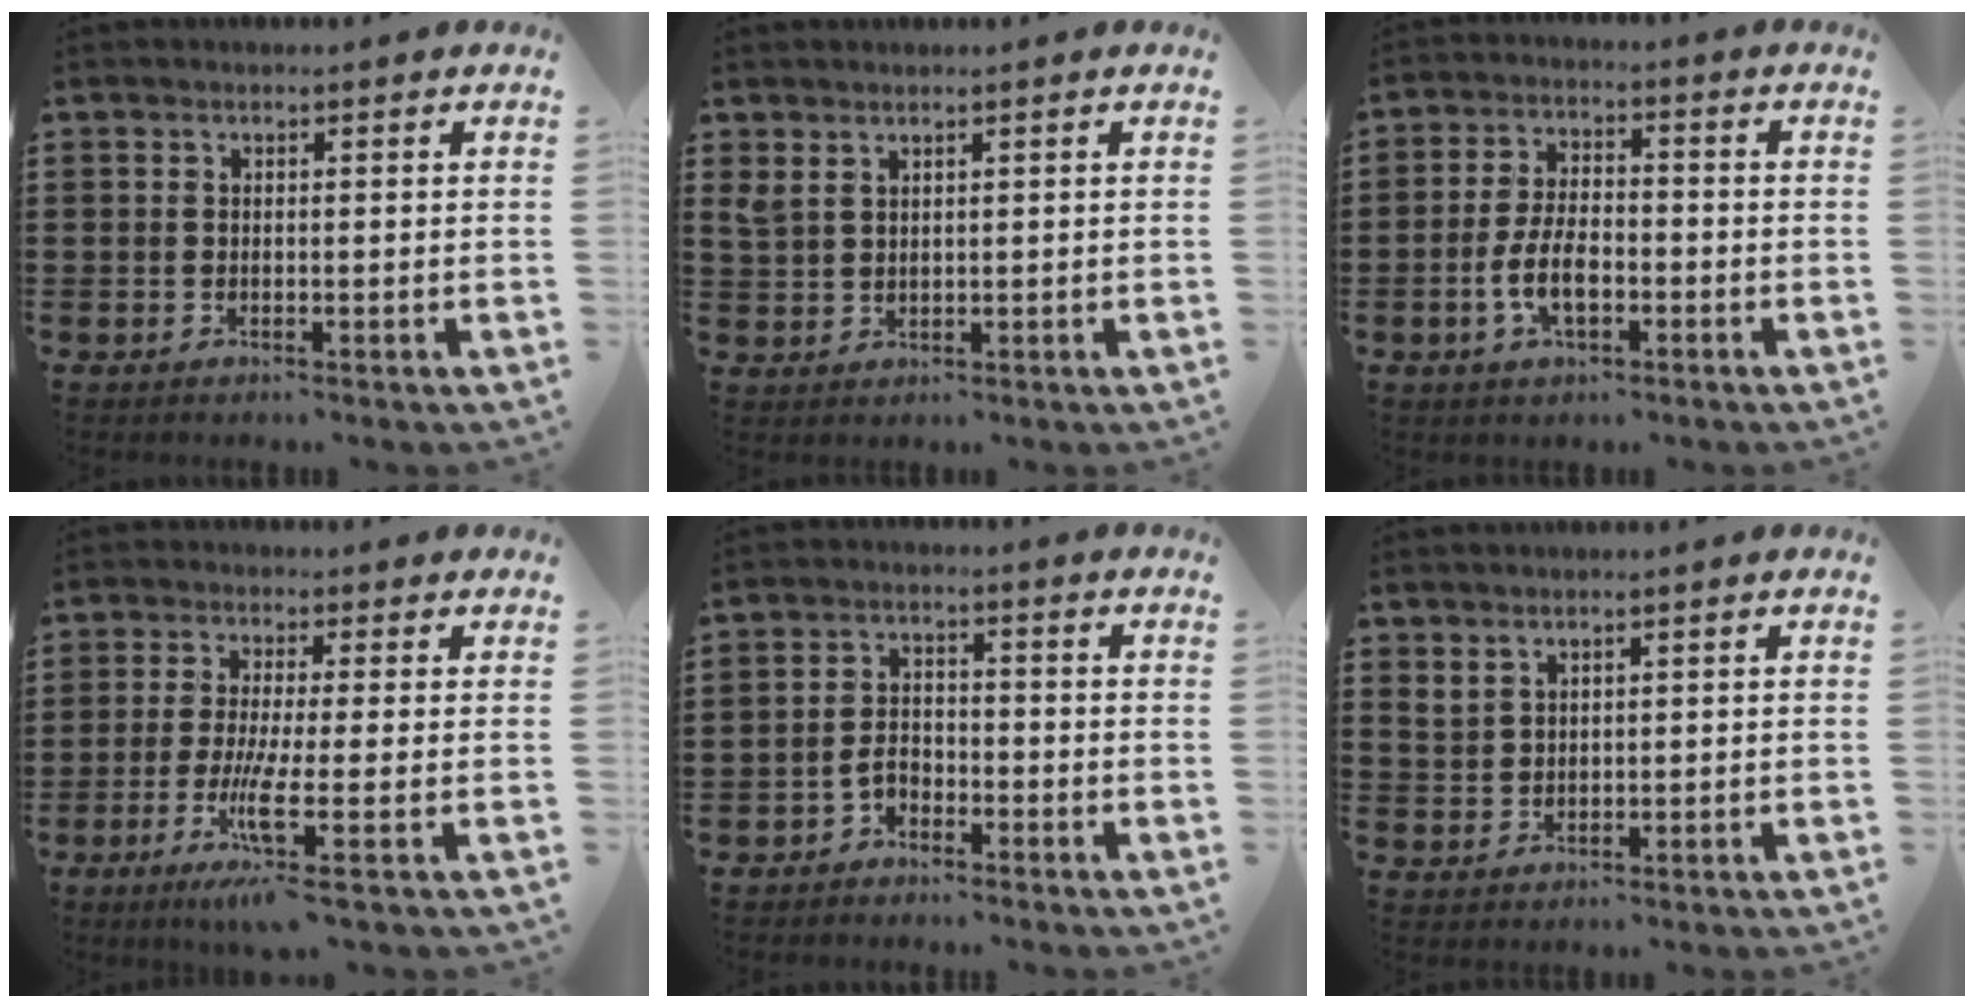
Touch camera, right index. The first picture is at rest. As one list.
[{"total": 2.1, "force": [1.5, 0.9, 1.0], "torque": [-0.025, 0.003, 0.029]}, {"total": 6.6, "force": [-2.2, 2.9, 5.5], "torque": [-0.128, -0.004, -0.046]}, {"total": 7.1, "force": [-2.3, 0.1, 6.8], "torque": [-0.142, -0.024, -0.042]}, {"total": 2.6, "force": [-1.8, 1.4, 1.2], "torque": [-0.035, -0.001, -0.039]}, {"total": 1.9, "force": [1.8, 0.6, 0.3], "torque": [-0.009, 0.001, 0.036]}]